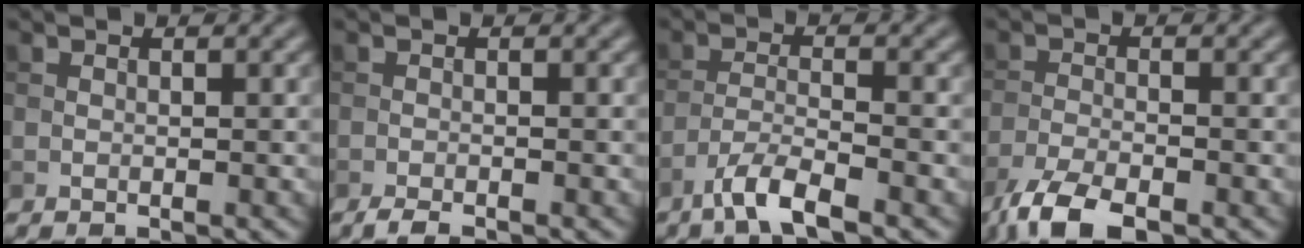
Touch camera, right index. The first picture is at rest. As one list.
[{"total": 1.5, "force": [-1.2, 0.3, 0.8], "torque": [-0.016, -0.002, -0.025]}, {"total": 4.2, "force": [-3.1, 0.7, 2.9], "torque": [-0.056, 0.002, -0.067]}, {"total": 5.5, "force": [-4.1, 1.6, 3.3], "torque": [-0.065, -0.011, -0.084]}]